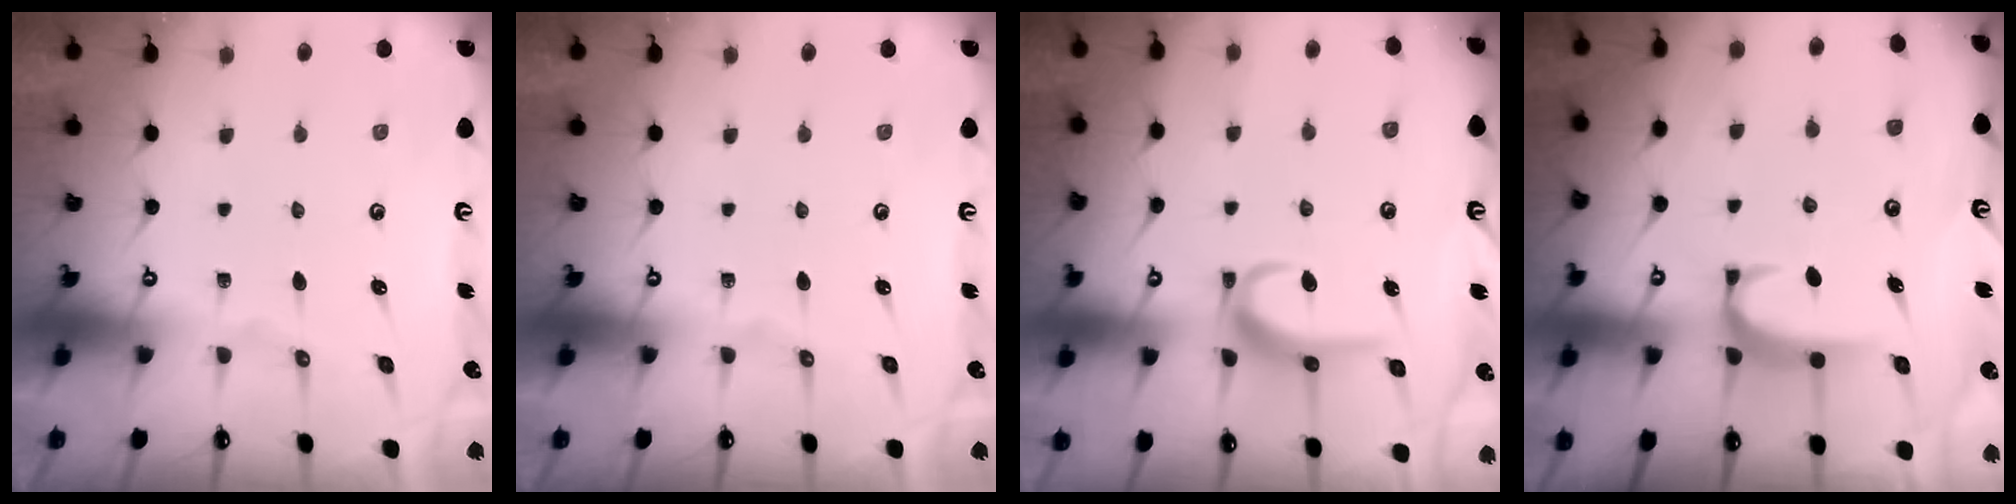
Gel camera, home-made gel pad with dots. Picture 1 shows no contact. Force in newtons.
{"total": 0.0}
{"total": 8.3, "press": 8.3, "slide": 0.3}
{"total": 1.7, "press": 1.6, "slide": 0.6}